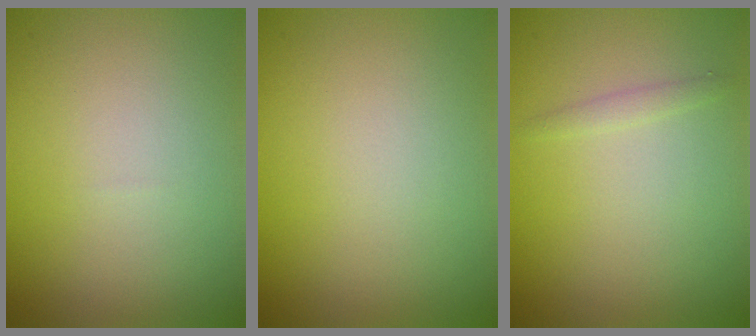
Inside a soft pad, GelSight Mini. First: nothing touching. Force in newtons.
{"total": 0.0}
{"total": 0.8, "press": 0.8, "slide": 0.1}